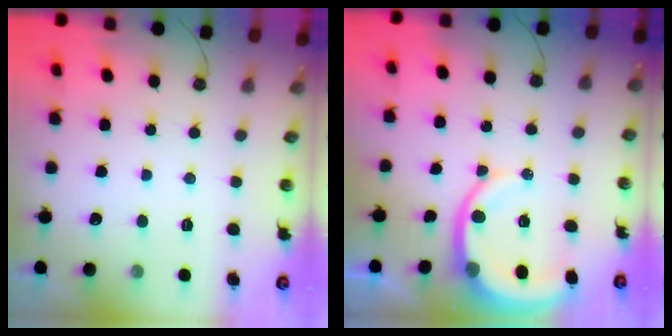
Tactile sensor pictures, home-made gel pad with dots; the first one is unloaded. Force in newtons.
{"total": 8.2, "press": 8.2, "slide": 0.9}